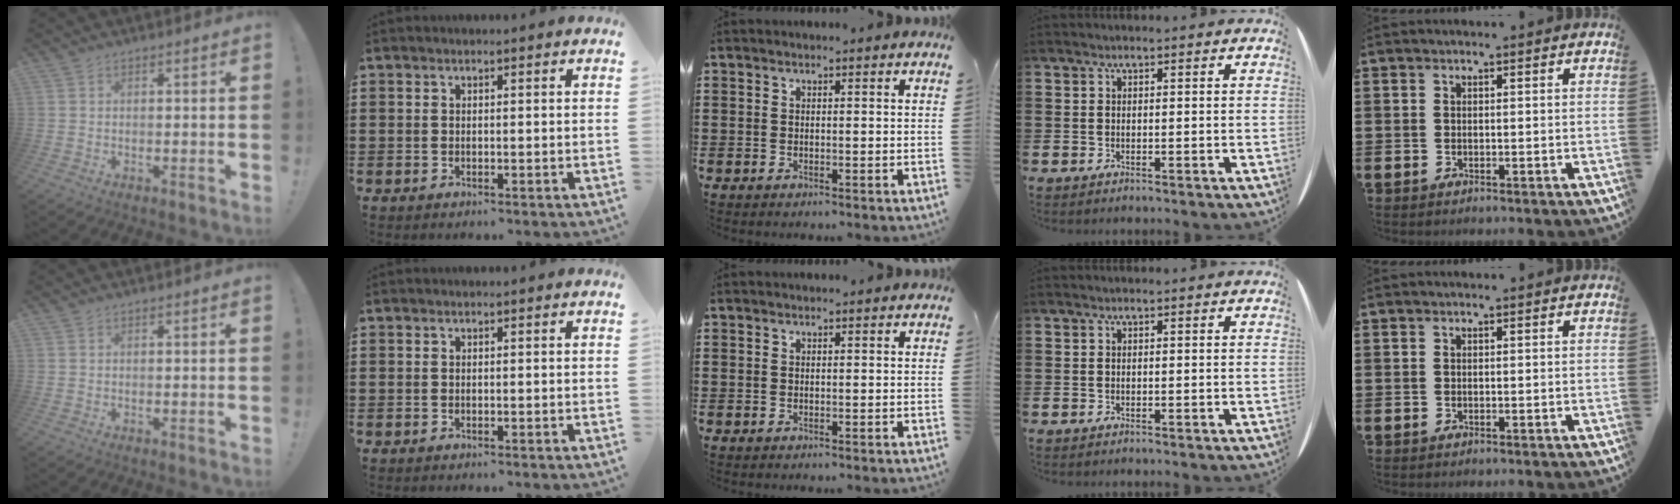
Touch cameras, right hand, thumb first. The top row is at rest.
{}